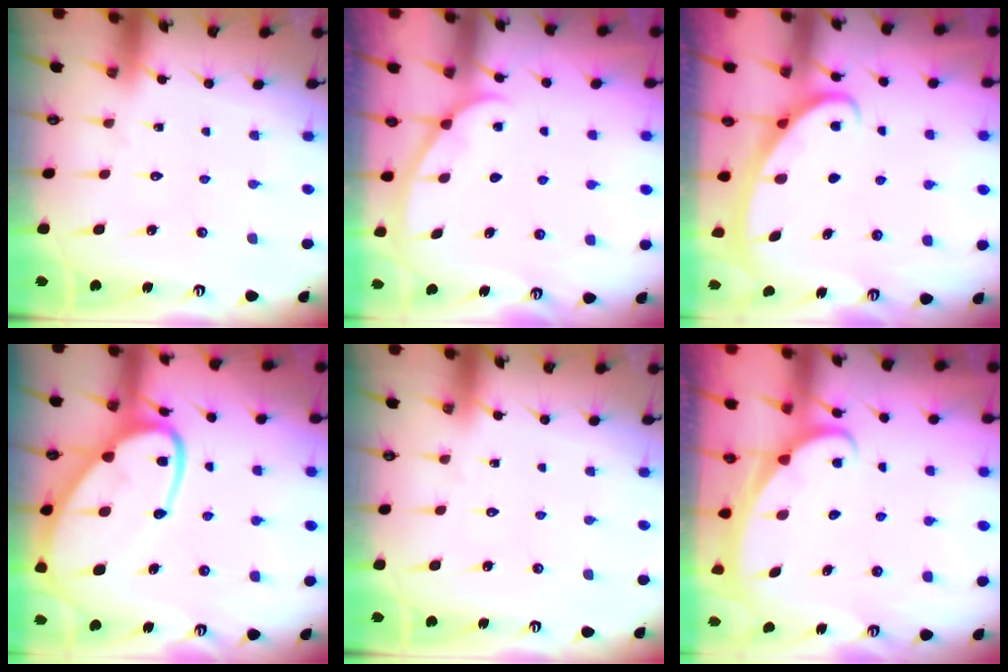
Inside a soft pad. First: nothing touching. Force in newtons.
{"total": 0.8, "press": 0.8, "slide": 0.2}
{"total": 2.8, "press": 2.8, "slide": 0.4}
{"total": 17.5, "press": 17.4, "slide": 1.4}
{"total": 0.0}
{"total": 2.0, "press": 2.0, "slide": 0.1}